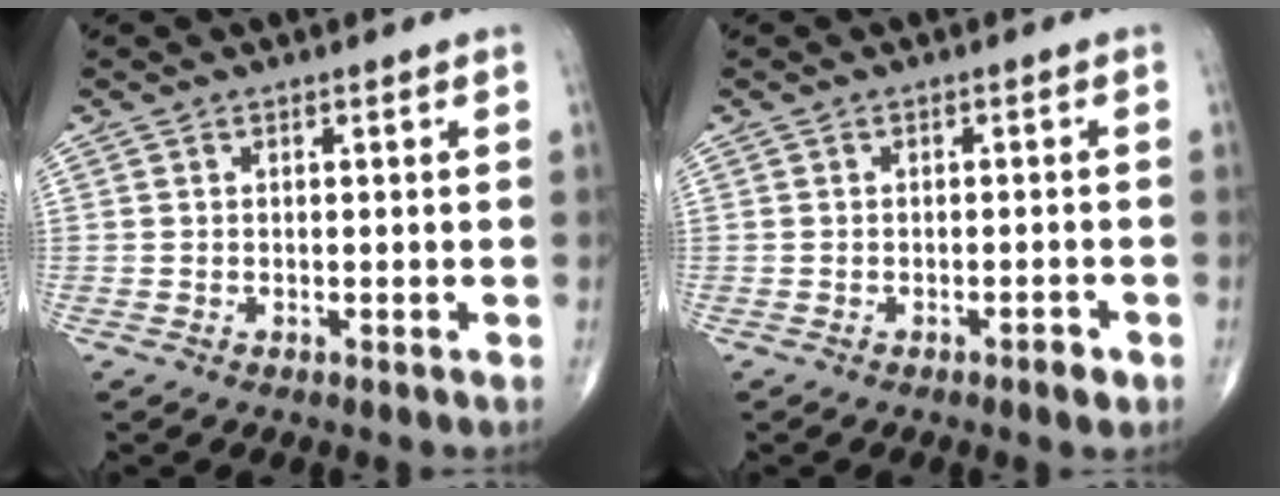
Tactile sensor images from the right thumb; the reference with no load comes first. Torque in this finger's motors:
{"motor_torque": [0.37, 0.21, -0.23, -0.18, -0.01]}